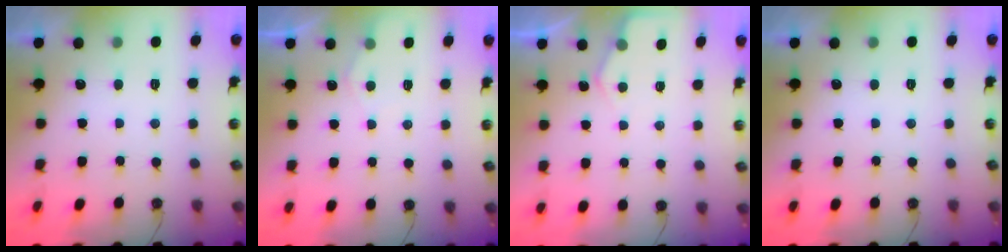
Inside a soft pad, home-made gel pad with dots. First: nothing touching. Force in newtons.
{"total": 4.4, "press": 4.4, "slide": 0.4}
{"total": 4.3, "press": 4.3, "slide": 0.5}
{"total": 0.0}